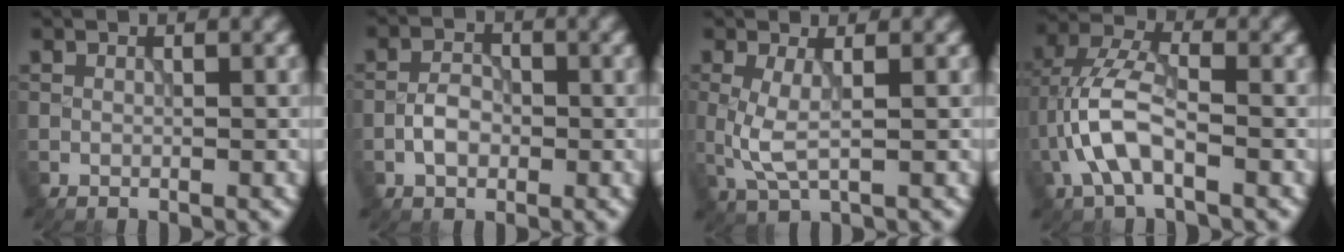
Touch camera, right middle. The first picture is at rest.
{"total": 2.5, "force": [-0.8, 1.6, 1.8], "torque": [-0.032, 0.005, -0.019]}
{"total": 2.9, "force": [0.1, 0.9, 2.8], "torque": [-0.070, -0.007, 0.002]}
{"total": 5.5, "force": [-1.8, 2.3, 4.6], "torque": [-0.101, 0.013, -0.041]}